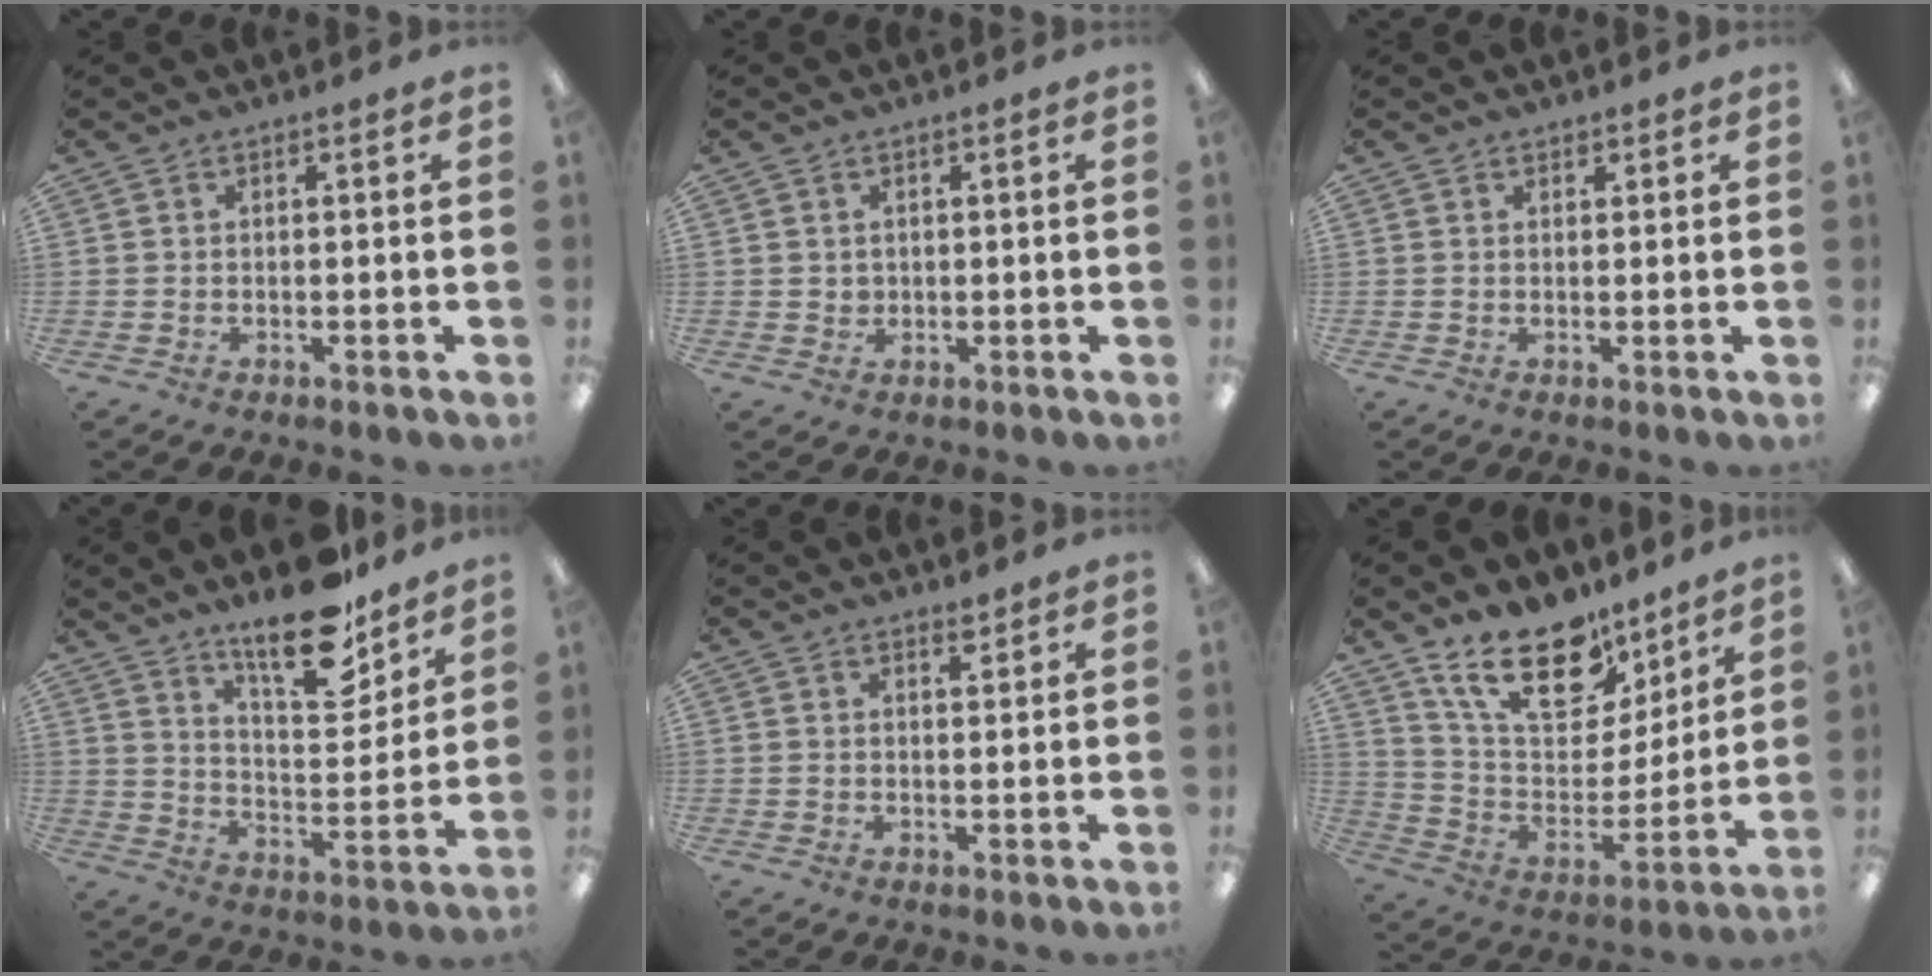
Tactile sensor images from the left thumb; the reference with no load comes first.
{"total": 1.8, "force": [0.9, 1.6, 0.1], "torque": [-0.004, 0.002, 0.016]}
{"total": 1.3, "force": [1.0, 0.8, 0.0], "torque": [0.000, 0.000, 0.019]}
{"total": 17.6, "force": [13.7, 6.1, 9.2], "torque": [-0.133, -0.093, 0.231]}
{"total": 1.9, "force": [1.7, 0.8, 0.5], "torque": [0.004, -0.009, 0.028]}
{"total": 20.3, "force": [14.5, 9.9, 10.2], "torque": [-0.177, -0.091, 0.262]}